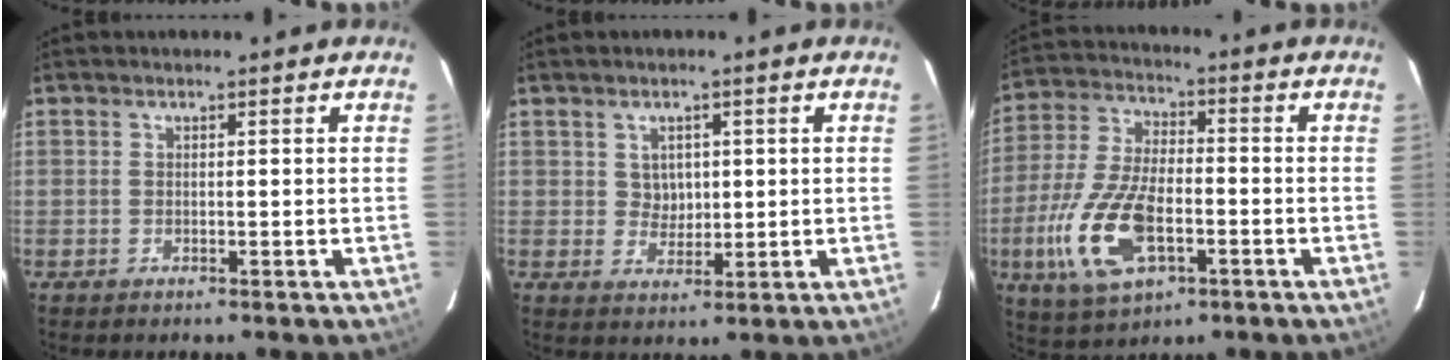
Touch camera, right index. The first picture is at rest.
{"total": 3.5, "force": [0.8, 3.1, 1.5], "torque": [-0.022, 0.007, 0.018]}
{"total": 16.4, "force": [-5.4, 7.8, 13.3], "torque": [-0.294, -0.011, -0.096]}